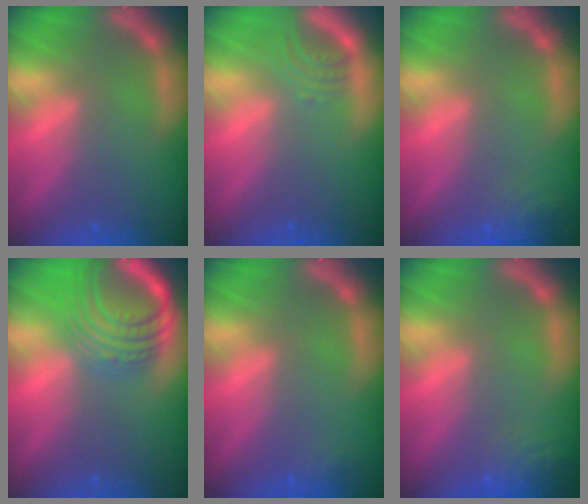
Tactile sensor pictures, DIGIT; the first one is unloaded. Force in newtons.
{"total": 2.5}
{"total": 3.0}
{"total": 10.0}
{"total": 0.9}
{"total": 4.6}